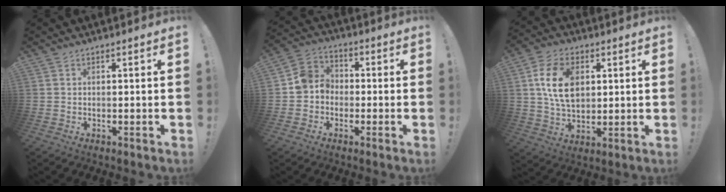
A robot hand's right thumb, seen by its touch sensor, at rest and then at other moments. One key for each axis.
{"total": 7.4, "fx": -2.0, "fy": 6.7, "fz": 2.4, "tx": -0.034, "ty": 0.037, "tz": -0.030}
{"total": 14.4, "fx": 3.5, "fy": 9.7, "fz": 10.0, "tx": -0.171, "ty": 0.001, "tz": 0.063}